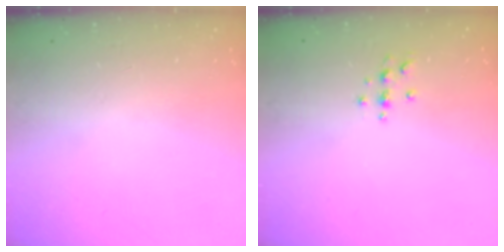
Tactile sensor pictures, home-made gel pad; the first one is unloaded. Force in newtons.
{"total": 3.3, "press": 3.3, "slide": 0.4}